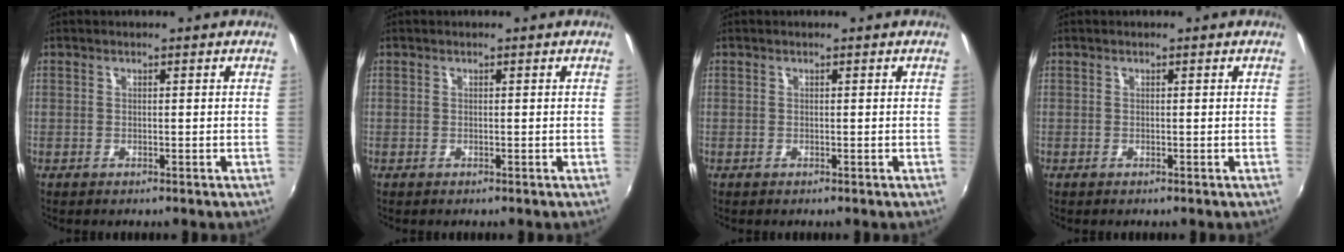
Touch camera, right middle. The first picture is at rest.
{"total": 0.0}
{"total": 0.0}
{"total": 0.0}